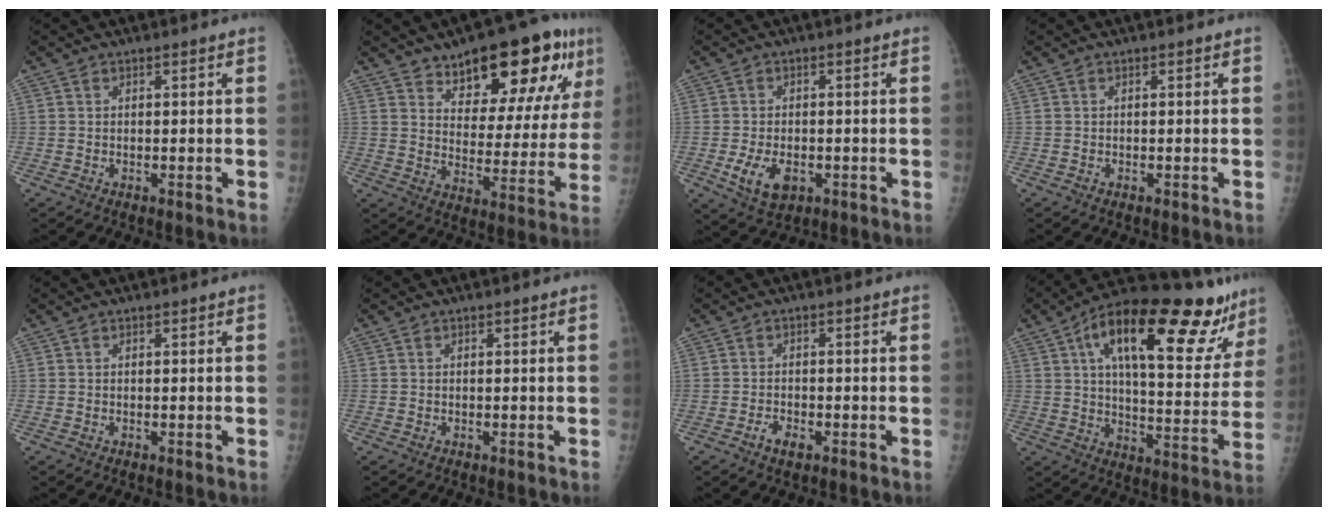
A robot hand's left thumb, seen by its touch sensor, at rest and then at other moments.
{"total": 20.0, "force": [11.6, 7.8, 14.3], "torque": [-0.157, -0.044, 0.173]}
{"total": 6.5, "force": [-2.0, 4.0, 4.7], "torque": [-0.082, -0.004, -0.025]}
{"total": 0.0}
{"total": 0.0}
{"total": 0.0}
{"total": 2.5, "force": [-1.4, 1.3, 1.6], "torque": [-0.030, 0.006, -0.024]}
{"total": 26.5, "force": [14.8, 9.3, 19.9], "torque": [-0.255, -0.014, 0.224]}